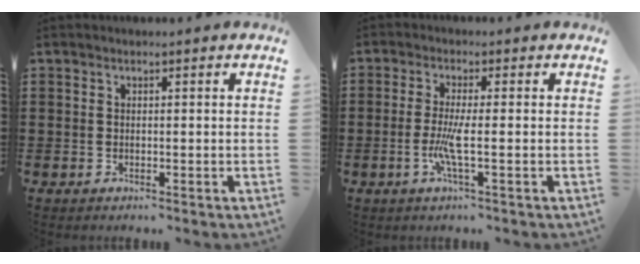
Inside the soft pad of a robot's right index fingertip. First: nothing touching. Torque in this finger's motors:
{"motor_torque": [2.14, 0.00, 0.07, 0.00]}